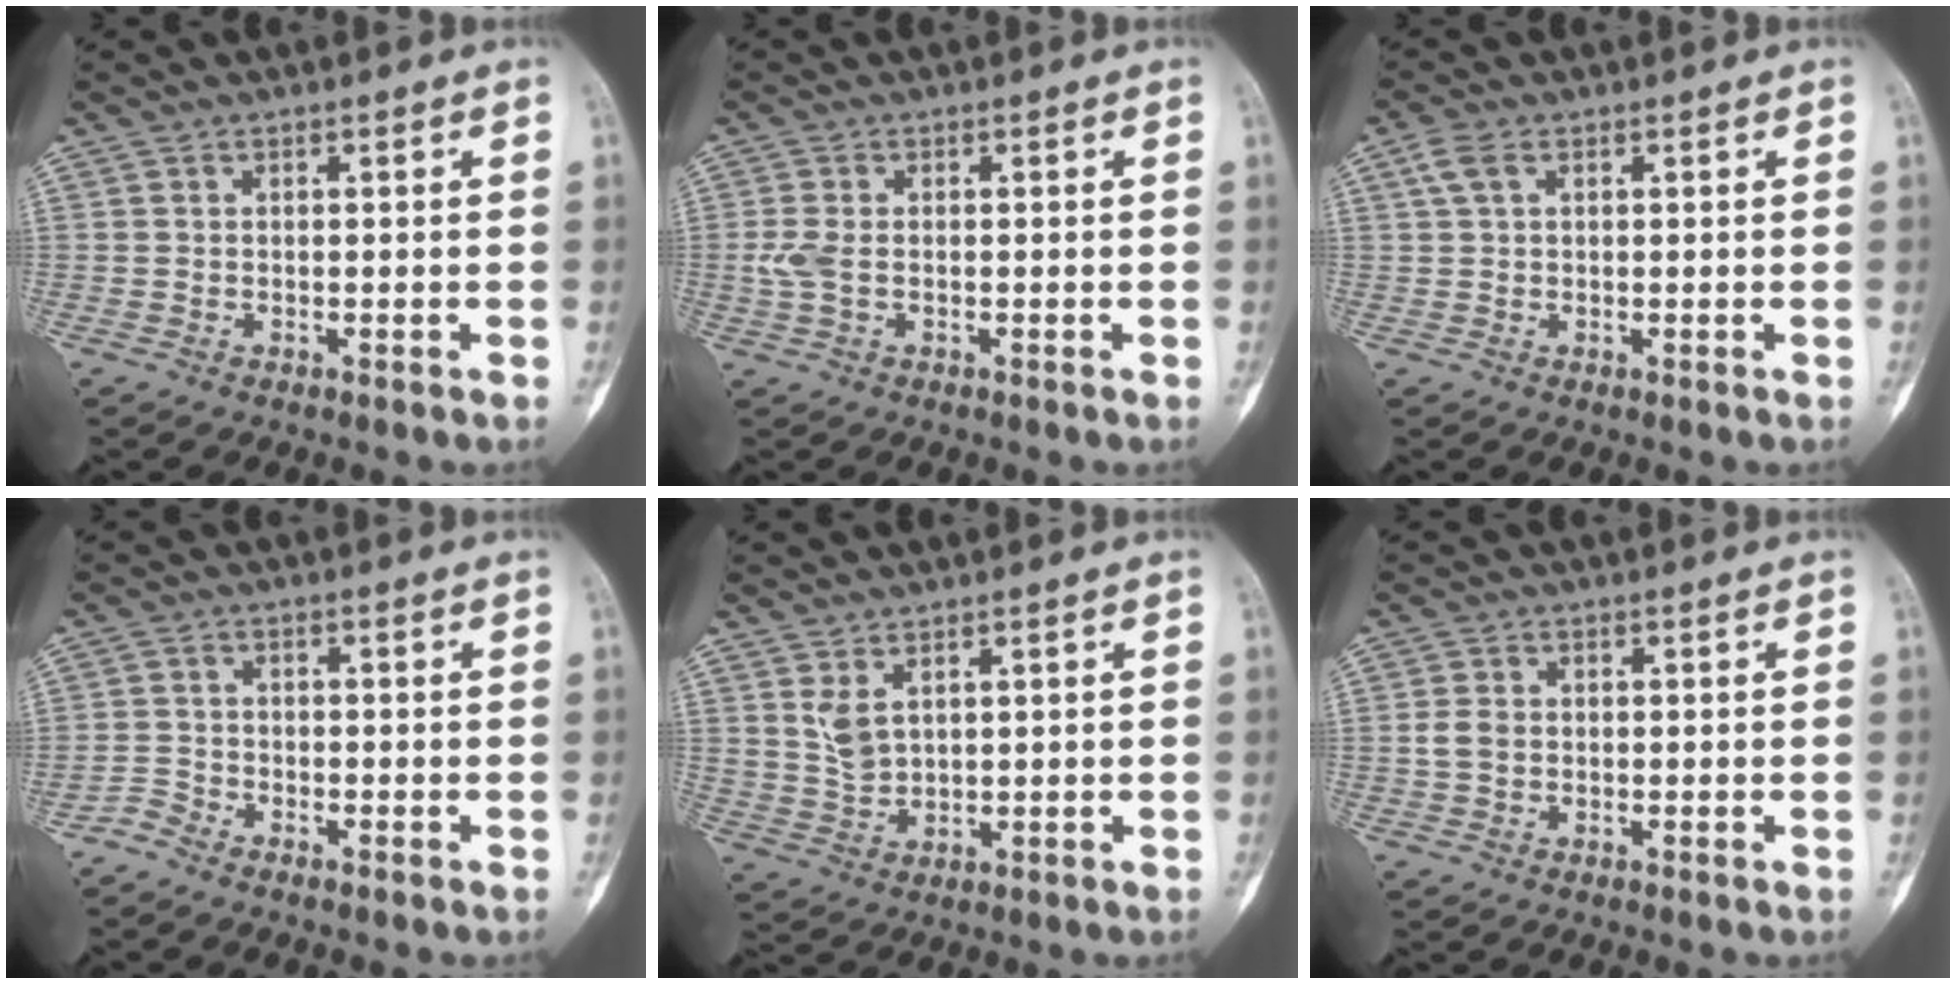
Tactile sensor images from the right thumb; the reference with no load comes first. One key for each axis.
{"total": 3.1, "fx": -0.3, "fy": 1.7, "fz": 2.6, "tx": -0.073, "ty": 0.001, "tz": -0.009}
{"total": 2.9, "fx": 1.1, "fy": 1.8, "fz": 2.0, "tx": -0.047, "ty": 0.013, "tz": 0.023}
{"total": 2.2, "fx": -2.1, "fy": 0.5, "fz": 0.3, "tx": -0.006, "ty": 0.005, "tz": -0.048}
{"total": 4.1, "fx": 1.8, "fy": 2.4, "fz": 2.9, "tx": -0.052, "ty": -0.013, "tz": 0.046}
{"total": 2.5, "fx": -0.1, "fy": 2.0, "fz": 1.6, "tx": -0.033, "ty": 0.006, "tz": -0.004}